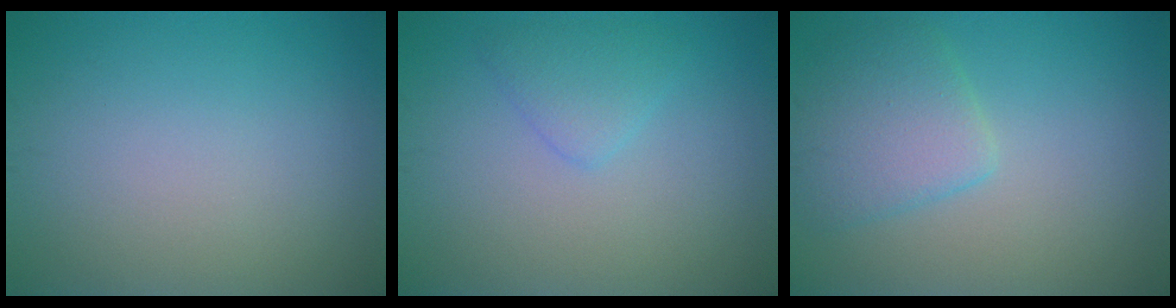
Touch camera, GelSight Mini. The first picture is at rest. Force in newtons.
{"total": 2.0, "press": 2.0, "slide": 0.0}
{"total": 3.9, "press": 3.9, "slide": 0.4}